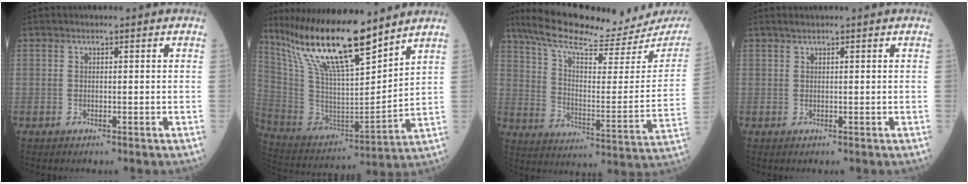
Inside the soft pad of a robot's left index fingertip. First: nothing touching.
{"total": 19.7, "force": [14.9, 2.8, 12.7], "torque": [-0.235, 0.000, 0.279]}
{"total": 24.2, "force": [21.0, 3.4, 11.6], "torque": [-0.194, -0.050, 0.290]}
{"total": 1.1, "force": [0.9, 0.2, 0.6], "torque": [-0.014, 0.011, 0.017]}